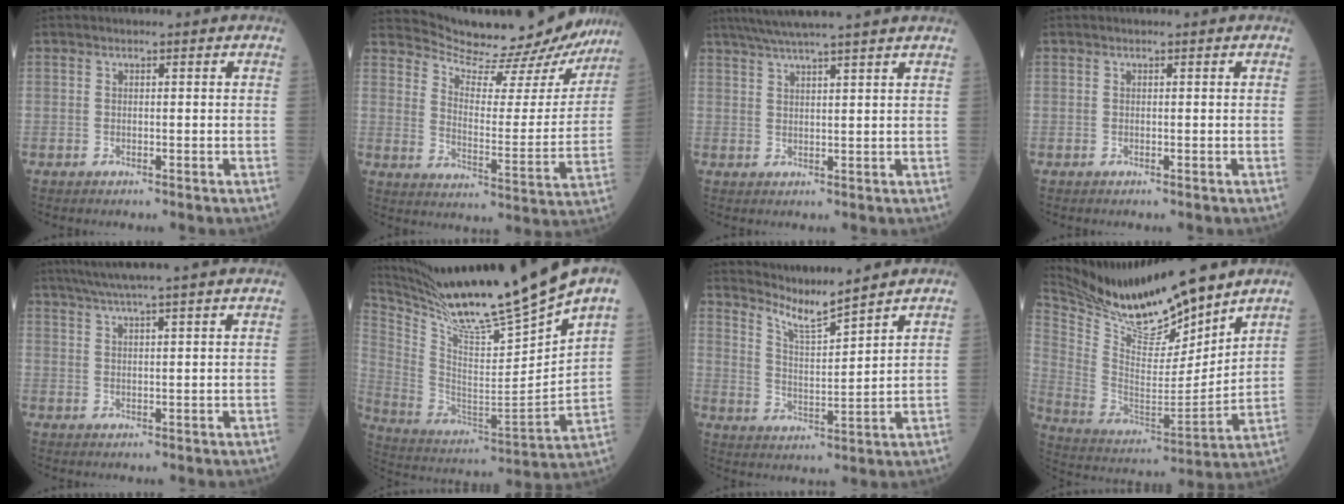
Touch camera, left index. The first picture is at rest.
{"total": 19.3, "force": [18.6, 3.5, 4.2], "torque": [-0.058, -0.047, 0.237]}
{"total": 10.6, "force": [8.9, -1.3, 5.5], "torque": [-0.092, 0.028, 0.123]}
{"total": 0.0}
{"total": 11.8, "force": [9.9, -1.0, 6.2], "torque": [-0.101, 0.028, 0.131]}
{"total": 23.1, "force": [18.8, -1.5, 13.4], "torque": [-0.238, -0.040, 0.327]}
{"total": 7.1, "force": [6.8, -1.5, 1.4], "torque": [-0.042, -0.015, 0.129]}
{"total": 17.8, "force": [16.3, 1.8, 6.9], "torque": [-0.148, -0.019, 0.300]}